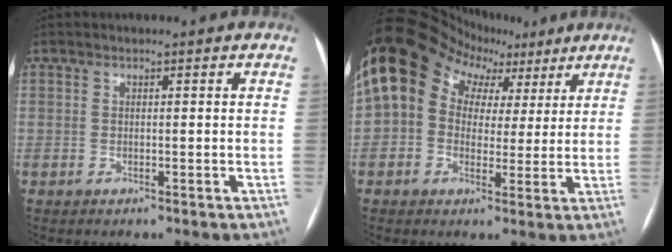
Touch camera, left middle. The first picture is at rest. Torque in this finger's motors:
{"motor_torque": [1.24, -0.91, 1.05, 0.21]}